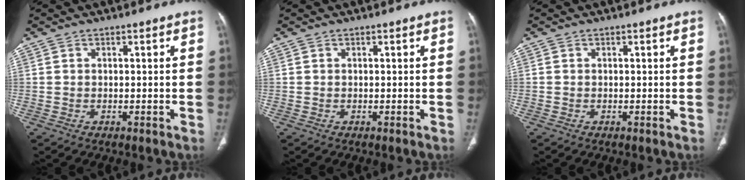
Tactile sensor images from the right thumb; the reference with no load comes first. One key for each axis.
{"total": 0.0}
{"total": 0.0}